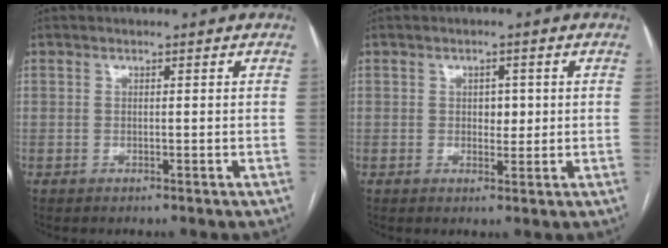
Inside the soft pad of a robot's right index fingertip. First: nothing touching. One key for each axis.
{"total": 2.5, "fx": 0.3, "fy": 1.6, "fz": 1.8, "tx": -0.018, "ty": 0.001, "tz": 0.005}